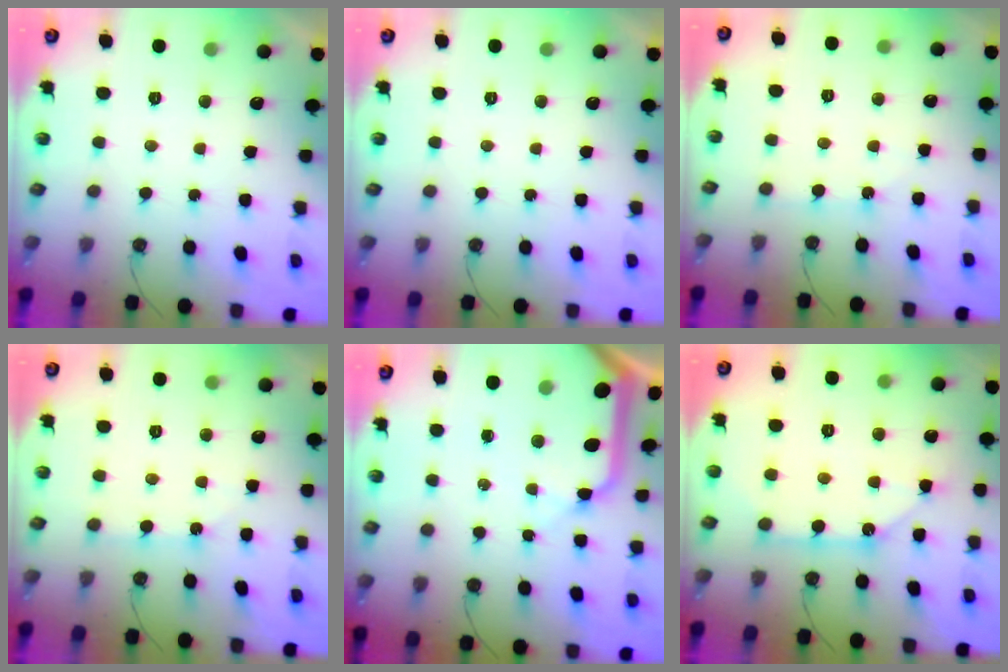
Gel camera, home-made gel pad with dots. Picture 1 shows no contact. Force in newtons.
{"total": 0.0}
{"total": 3.4, "press": 3.3, "slide": 0.5}
{"total": 4.1, "press": 4.1, "slide": 0.4}
{"total": 15.1, "press": 14.9, "slide": 2.3}
{"total": 9.7, "press": 9.7, "slide": 0.9}